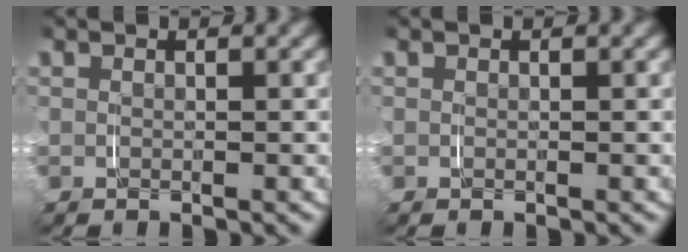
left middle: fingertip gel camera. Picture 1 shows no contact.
{"total": 0.0}